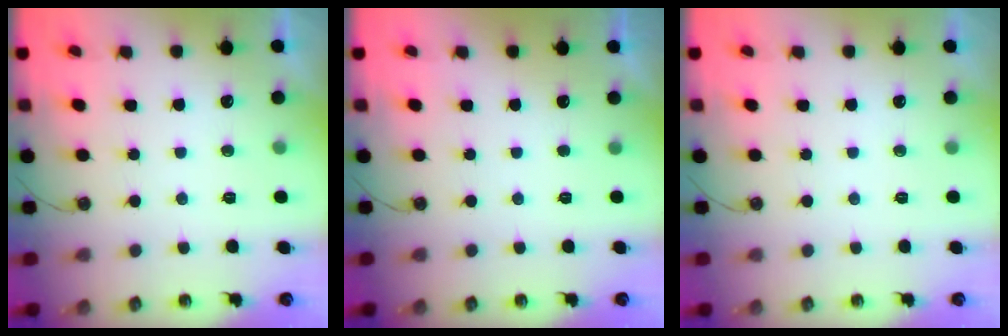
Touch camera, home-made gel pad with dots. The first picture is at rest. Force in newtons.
{"total": 0.0}
{"total": 0.0}